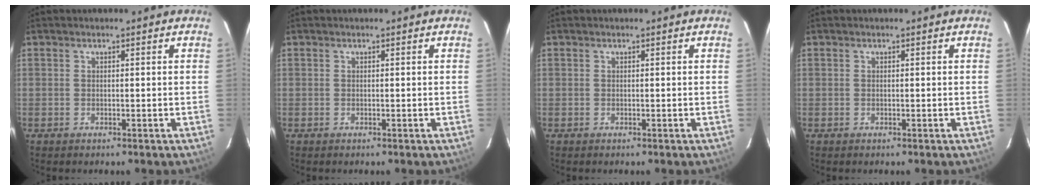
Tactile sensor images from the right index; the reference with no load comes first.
{"total": 0.0}
{"total": 0.0}
{"total": 0.0}